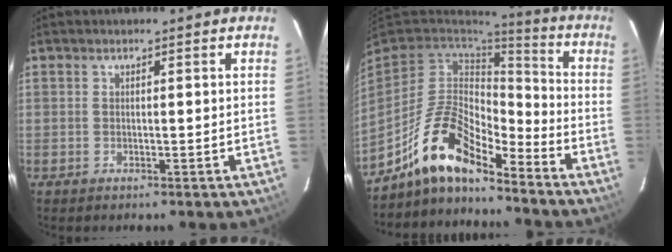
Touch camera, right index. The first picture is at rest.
{"total": 14.1, "force": [-10.7, 4.6, 8.0], "torque": [-0.167, 0.003, -0.206]}